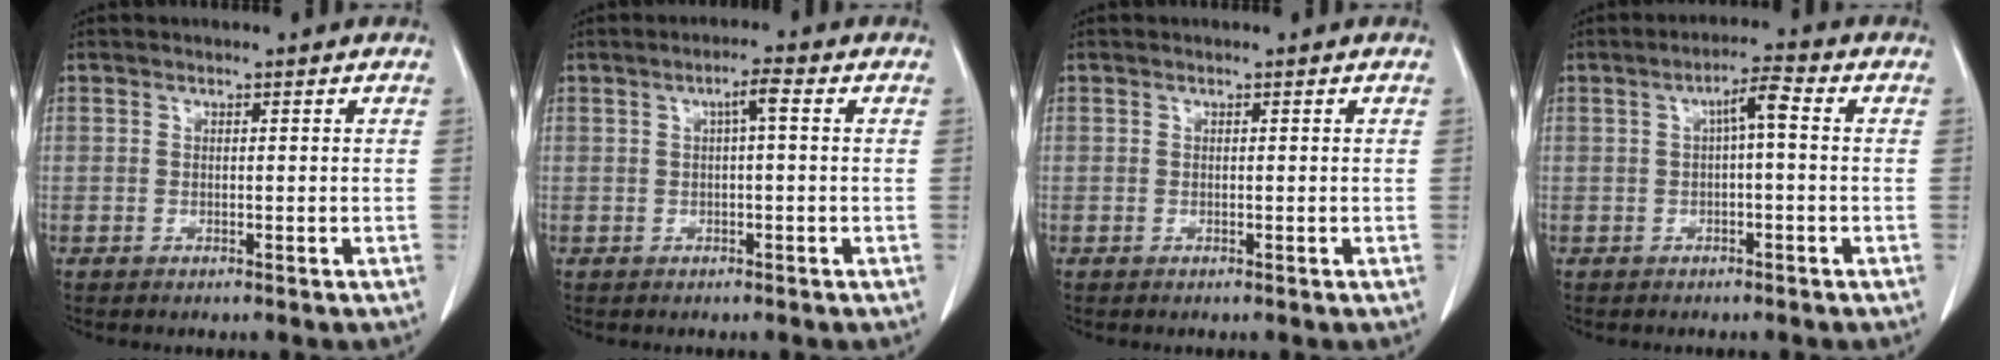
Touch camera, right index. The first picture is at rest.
{"total": 2.9, "force": [0.7, 0.5, 2.8], "torque": [-0.050, 0.010, 0.013]}
{"total": 0.0}
{"total": 4.2, "force": [0.6, 0.8, 4.1], "torque": [-0.071, 0.015, 0.007]}